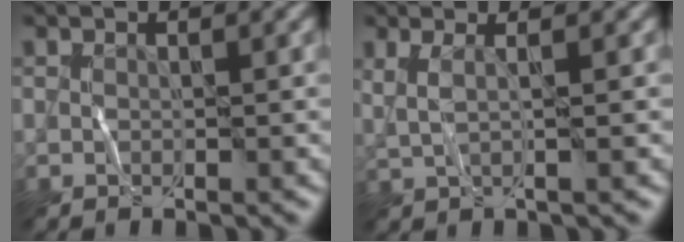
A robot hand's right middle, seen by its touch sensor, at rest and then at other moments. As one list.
[{"total": 1.7, "force": [0.3, 0.1, 1.7], "torque": [-0.040, 0.001, 0.013]}]